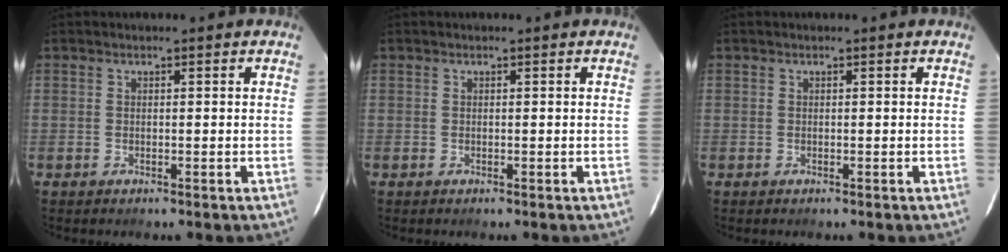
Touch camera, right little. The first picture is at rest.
{"total": 0.0}
{"total": 0.0}